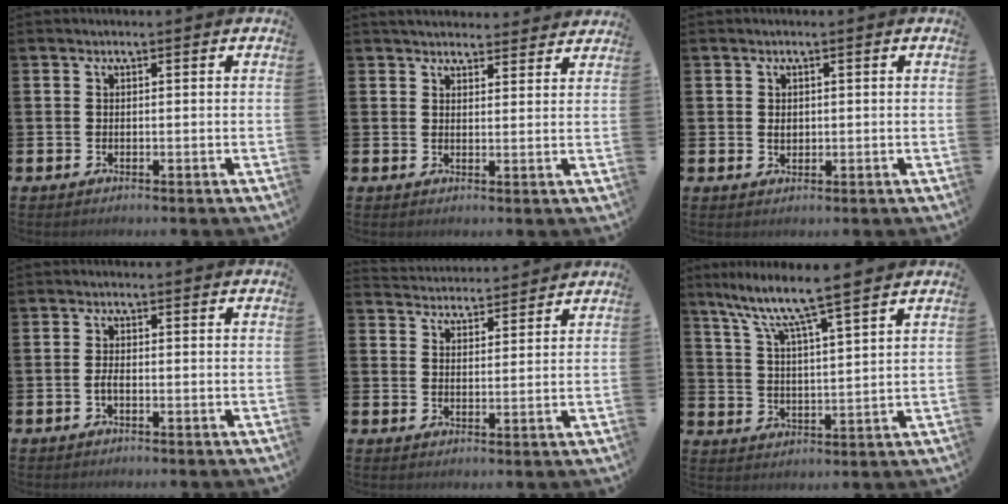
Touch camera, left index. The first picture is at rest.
{"total": 3.8, "force": [3.7, 0.8, 0.3], "torque": [-0.001, -0.019, 0.066]}
{"total": 1.2, "force": [0.4, 0.9, 0.6], "torque": [0.001, 0.001, 0.004]}
{"total": 1.2, "force": [-0.5, 0.4, 1.0], "torque": [-0.019, -0.001, -0.009]}
{"total": 4.0, "force": [3.9, 0.3, -0.5], "torque": [0.002, -0.029, 0.070]}
{"total": 7.7, "force": [6.8, 0.0, 3.6], "torque": [-0.102, -0.040, 0.115]}